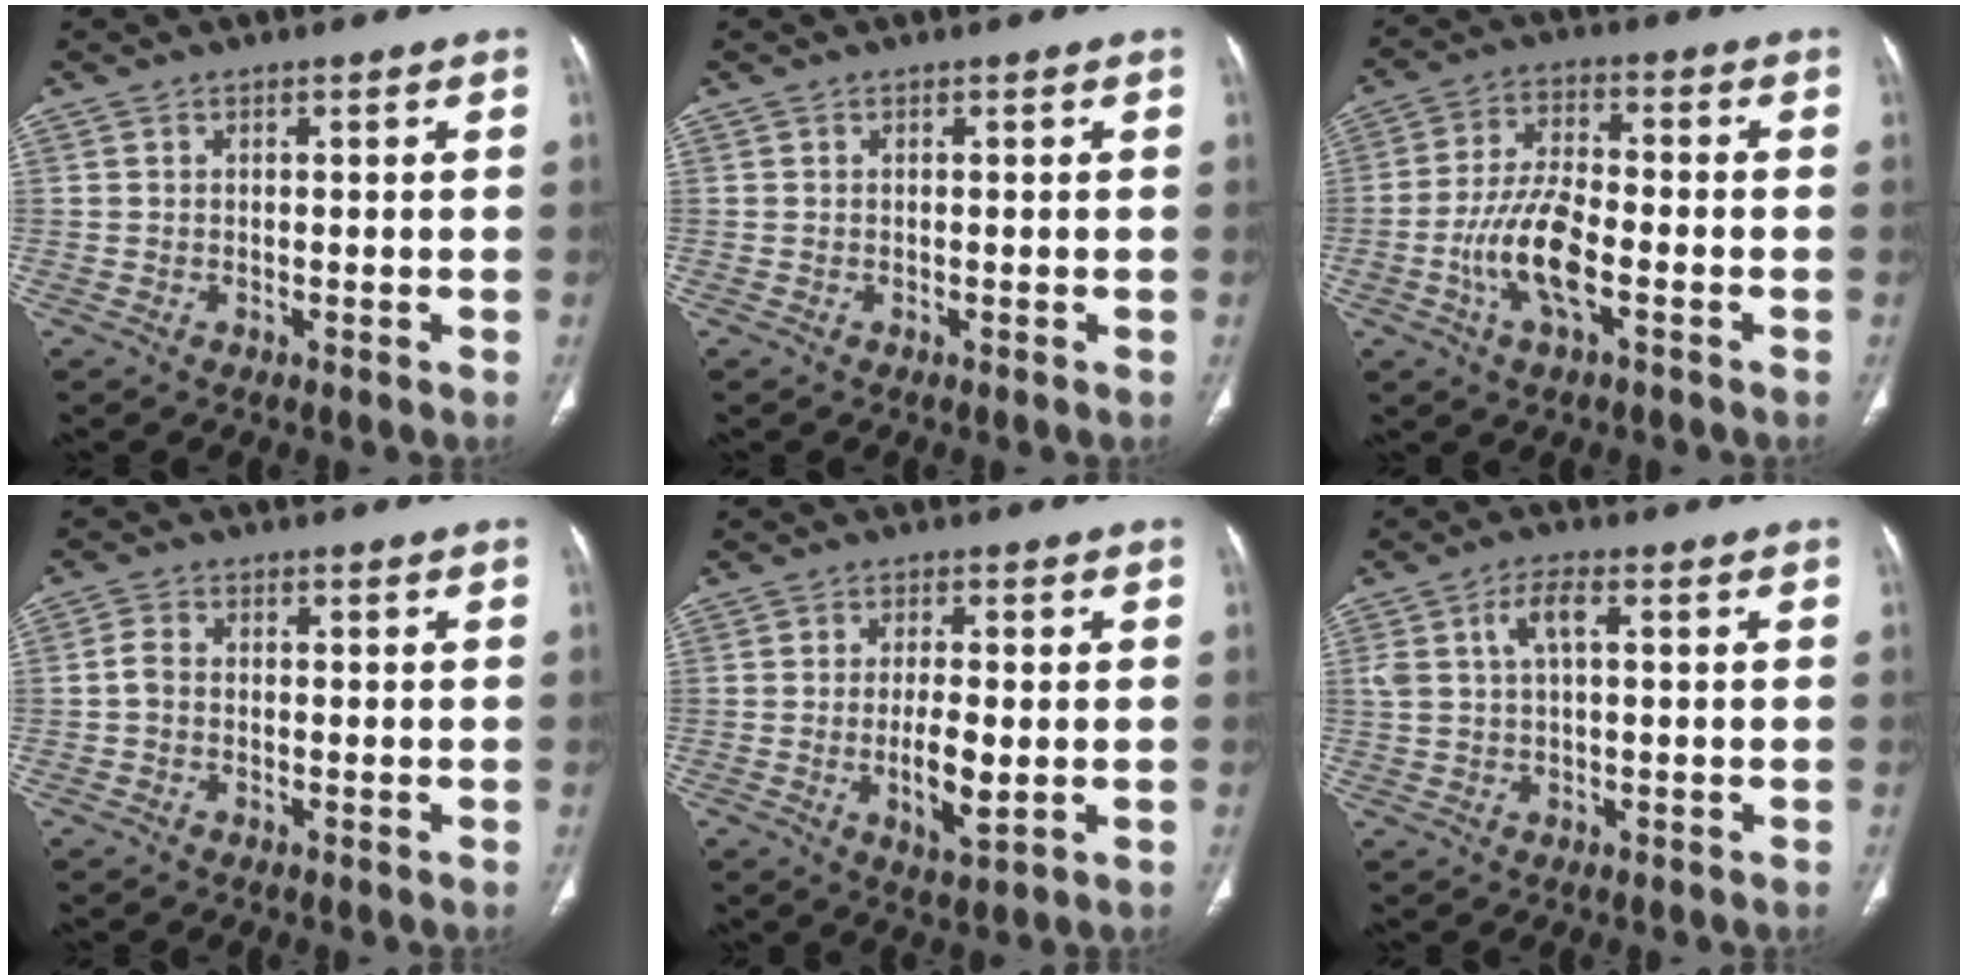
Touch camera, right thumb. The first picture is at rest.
{"total": 0.0}
{"total": 10.3, "force": [-3.4, 4.0, 8.9], "torque": [-0.179, 0.018, -0.067]}
{"total": 2.1, "force": [-0.5, 1.5, 1.4], "torque": [-0.030, 0.007, -0.017]}
{"total": 6.4, "force": [-1.0, 2.0, 6.0], "torque": [-0.107, -0.013, -0.016]}
{"total": 4.6, "force": [1.2, 1.9, 4.0], "torque": [-0.090, 0.016, 0.026]}